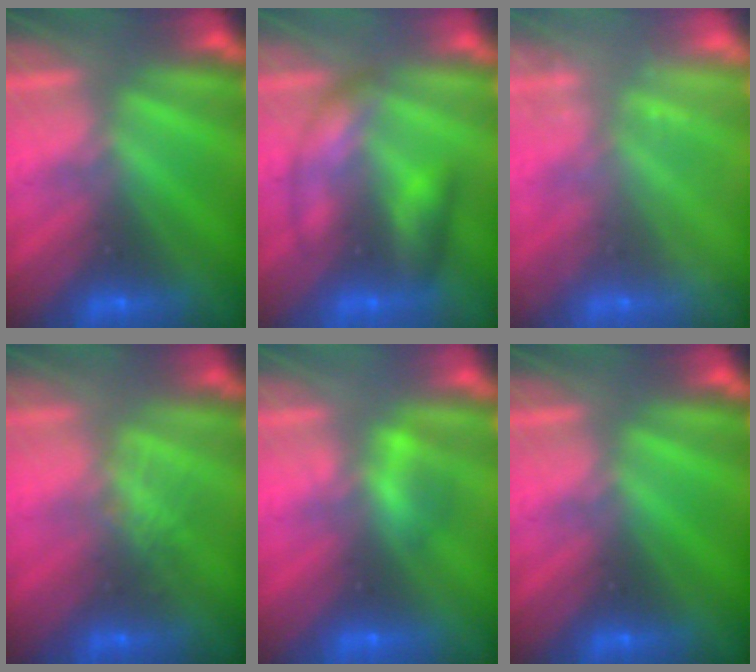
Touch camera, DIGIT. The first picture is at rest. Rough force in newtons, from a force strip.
{"total": 2.6}
{"total": 2.3}
{"total": 2.7}
{"total": 2.2}
{"total": 0.0}